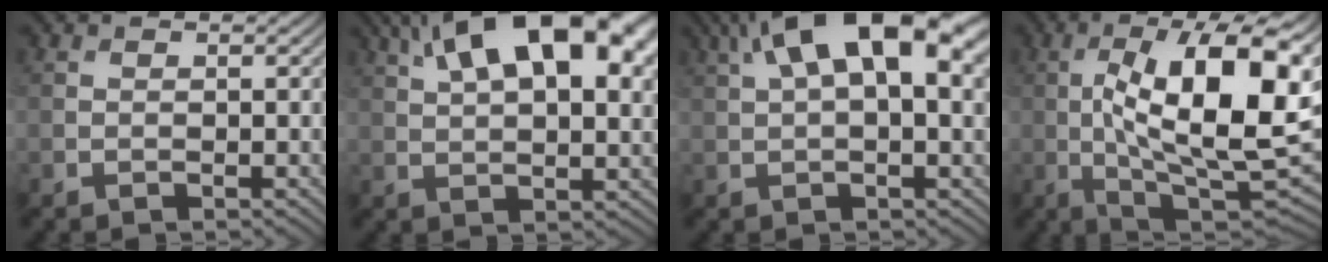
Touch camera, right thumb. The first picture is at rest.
{"total": 17.9, "force": [8.6, 7.7, 13.7], "torque": [-0.243, 0.035, 0.129]}
{"total": 15.7, "force": [6.3, 6.7, 12.7], "torque": [-0.218, 0.031, 0.098]}
{"total": 17.5, "force": [2.3, 6.6, 16.1], "torque": [-0.261, 0.010, 0.044]}